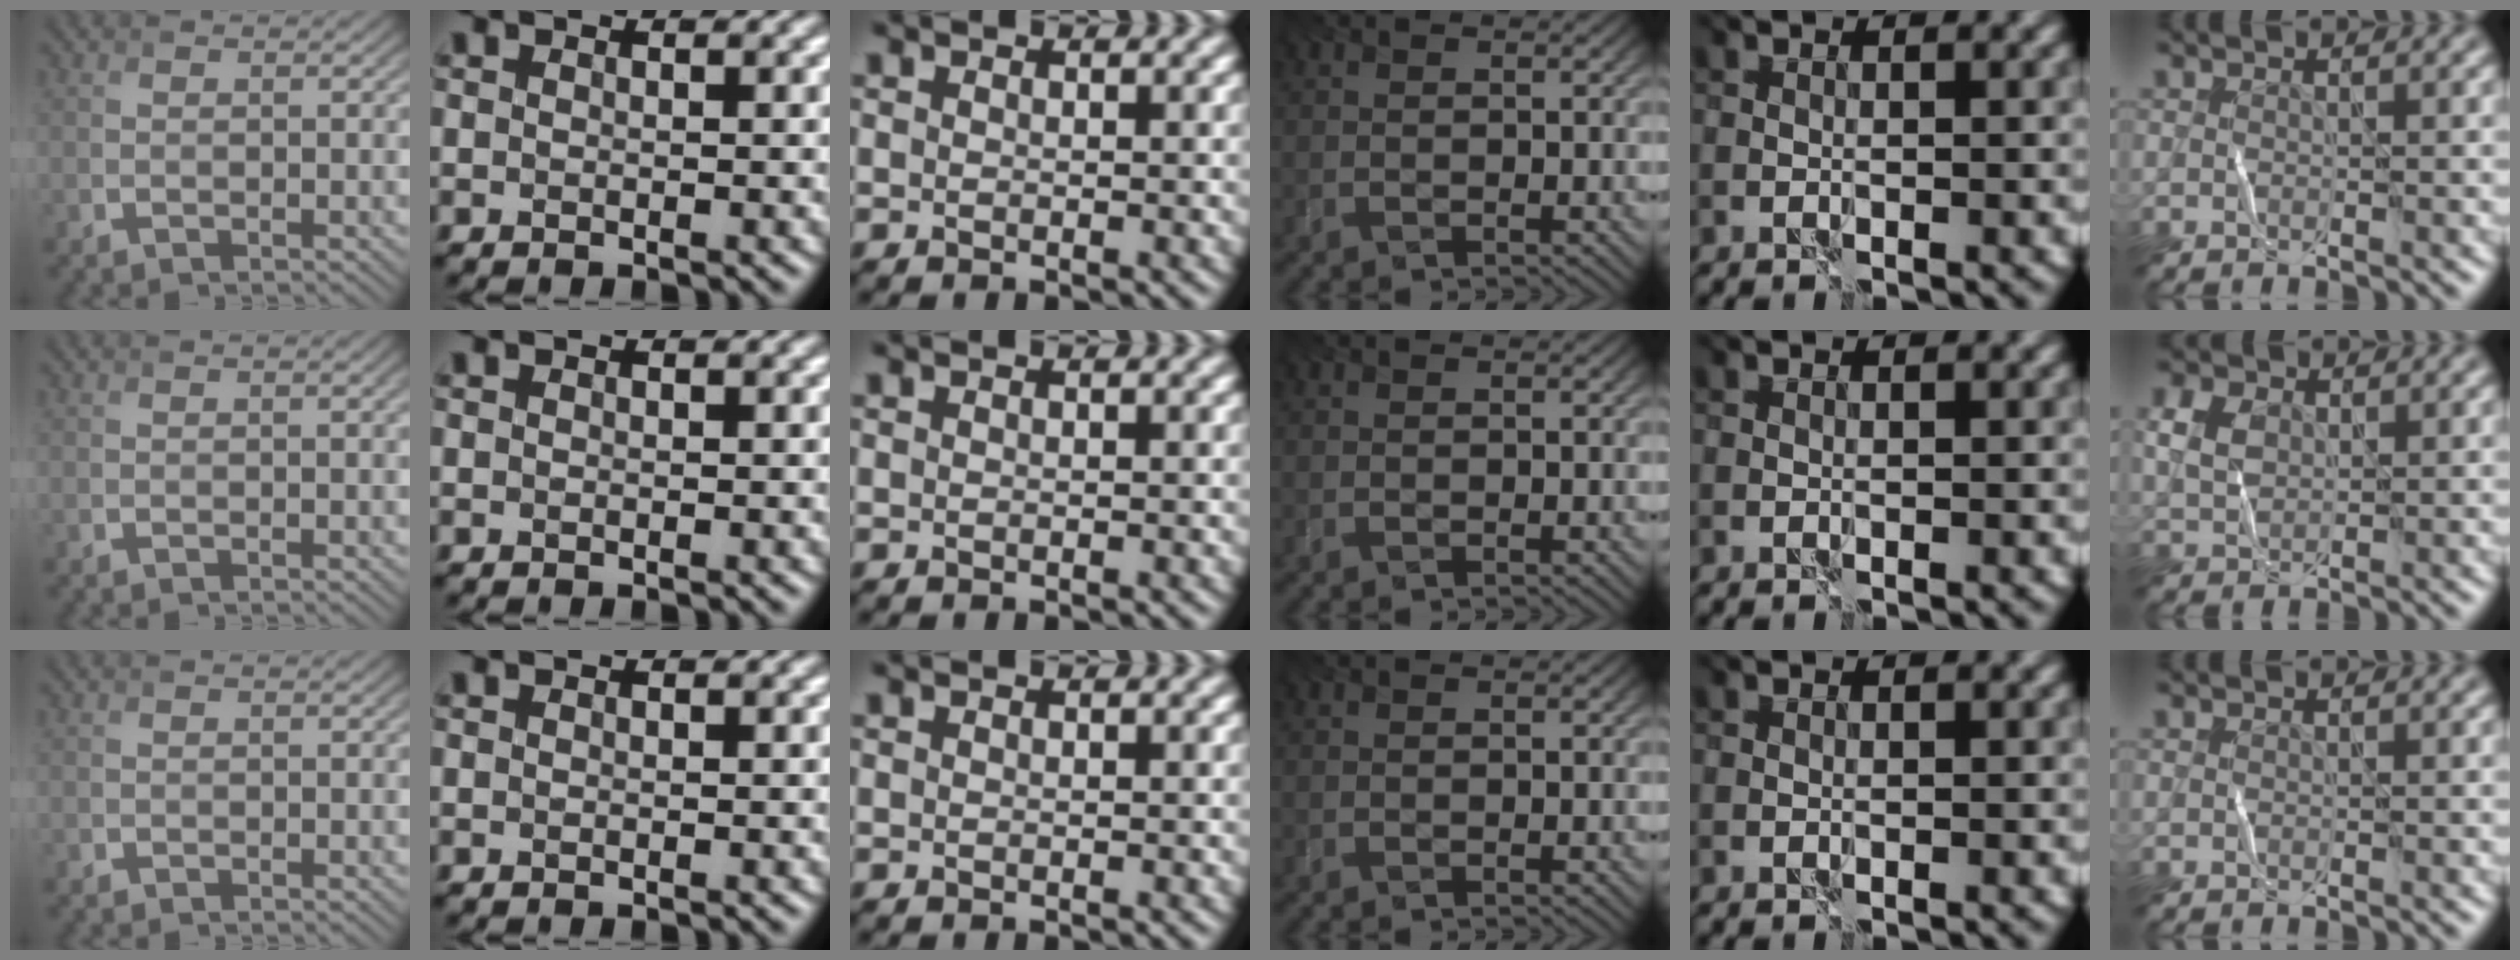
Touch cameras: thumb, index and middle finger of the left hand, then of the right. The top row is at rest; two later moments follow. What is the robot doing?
{"motion": "fold", "object": "bandana"}